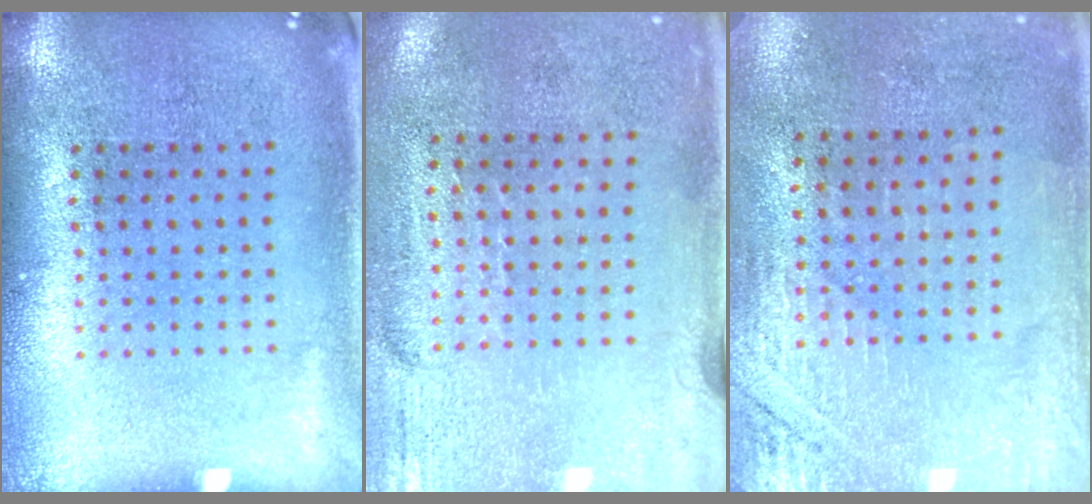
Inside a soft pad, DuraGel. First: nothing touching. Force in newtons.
{"total": 2.9, "press": 2.4, "slide": 1.6}
{"total": 2.7, "press": 2.4, "slide": 1.3}